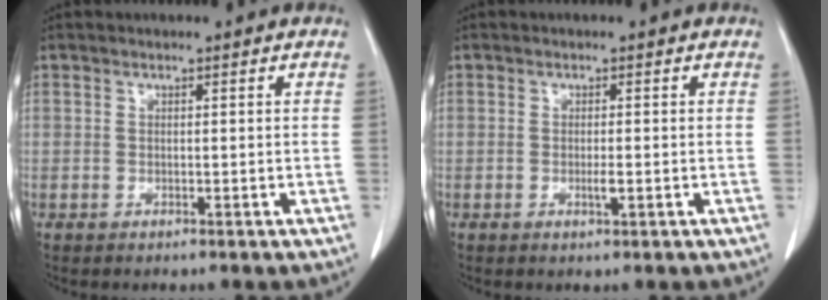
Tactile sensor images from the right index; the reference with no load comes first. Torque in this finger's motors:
{"motor_torque": [0.41, 0.30, 0.22, 0.03]}